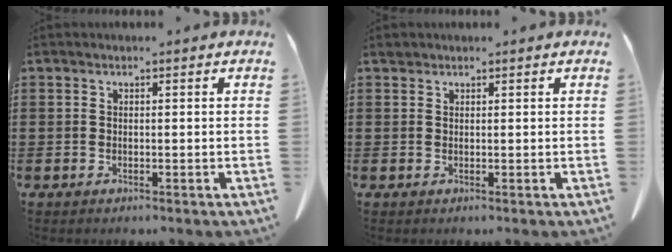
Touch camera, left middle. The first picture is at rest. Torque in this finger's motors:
{"motor_torque": [-0.04, 0.00, 0.00, 0.00]}